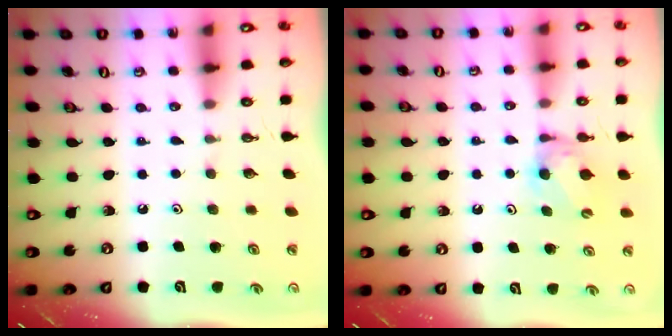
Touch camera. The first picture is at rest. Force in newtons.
{"total": 5.4, "press": 5.4, "slide": 0.6}